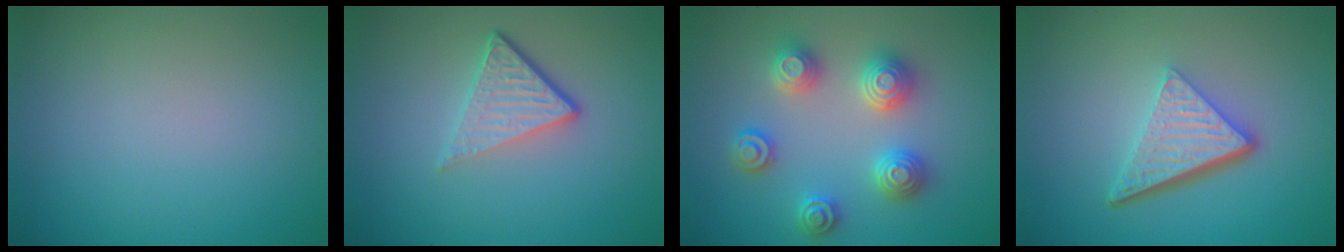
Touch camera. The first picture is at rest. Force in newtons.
{"total": 4.1, "press": 2.8, "slide": 3.1}
{"total": 4.7, "press": 4.7, "slide": 0.6}
{"total": 5.5, "press": 3.8, "slide": 4.0}